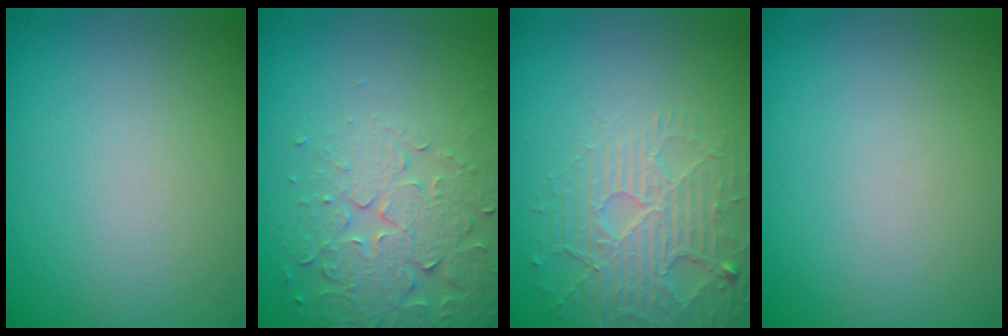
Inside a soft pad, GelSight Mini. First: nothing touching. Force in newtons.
{"total": 5.0, "press": 3.7, "slide": 3.3}
{"total": 5.0, "press": 3.4, "slide": 3.6}
{"total": 0.0}